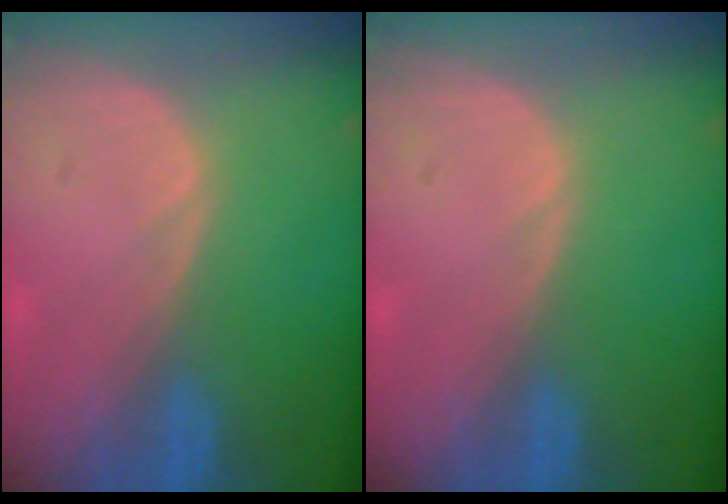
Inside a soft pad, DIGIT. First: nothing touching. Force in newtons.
{"total": 0.0}